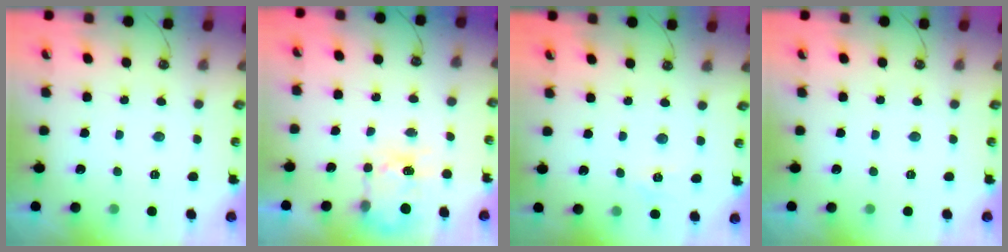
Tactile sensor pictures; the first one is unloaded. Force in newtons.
{"total": 5.6, "press": 5.6, "slide": 0.4}
{"total": 4.9, "press": 4.8, "slide": 0.6}
{"total": 0.0}